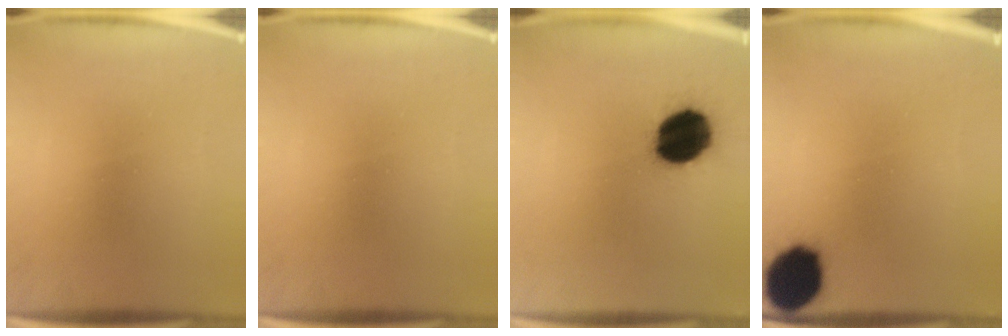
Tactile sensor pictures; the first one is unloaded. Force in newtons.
{"total": 0.0}
{"total": 17.1}
{"total": 14.7}